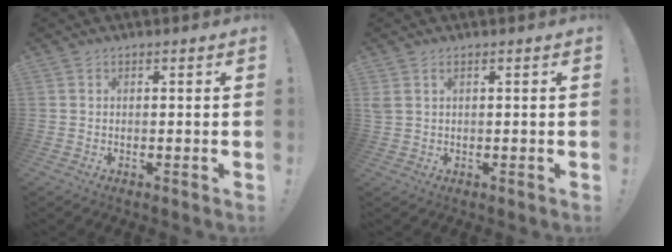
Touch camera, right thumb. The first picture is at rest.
{"total": 1.9, "force": [0.9, 1.0, 1.4], "torque": [-0.032, 0.004, 0.018]}